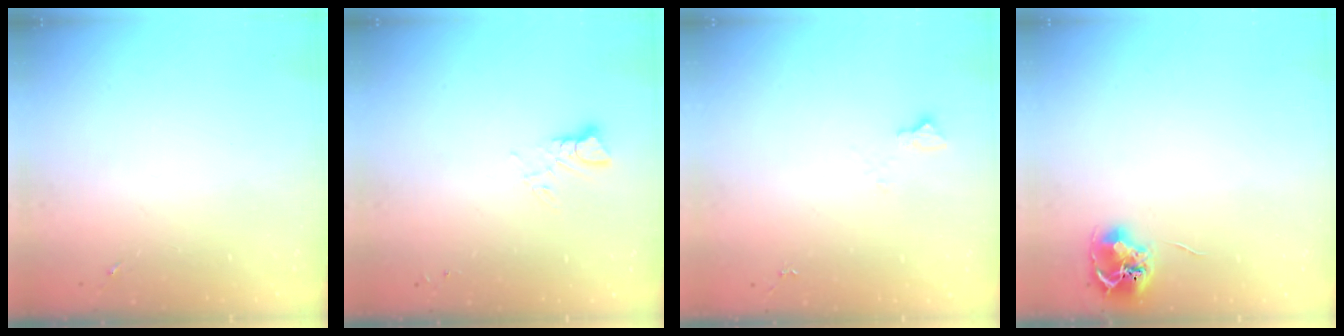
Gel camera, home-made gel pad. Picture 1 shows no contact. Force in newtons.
{"total": 2.9, "press": 2.9, "slide": 0.2}
{"total": 3.5, "press": 3.5, "slide": 0.4}
{"total": 7.6, "press": 7.5, "slide": 0.6}